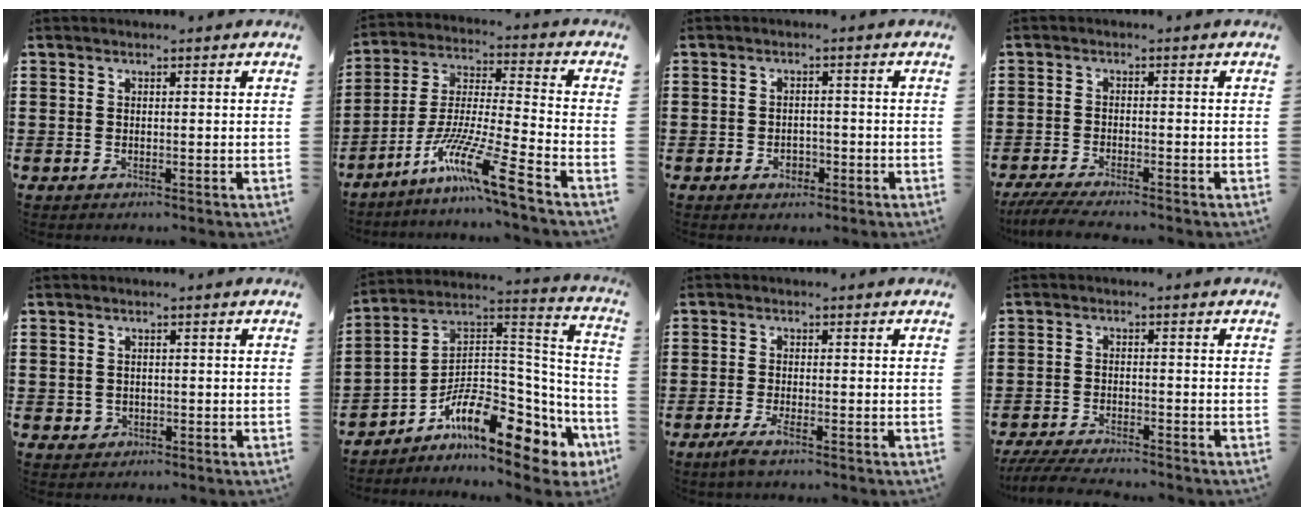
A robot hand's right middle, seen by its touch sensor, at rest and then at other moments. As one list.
[{"total": 11.5, "force": [-8.4, -0.2, 7.9], "torque": [-0.170, -0.012, -0.172]}, {"total": 2.0, "force": [-1.1, 1.2, 1.1], "torque": [-0.024, 0.001, -0.024]}, {"total": 3.3, "force": [-3.0, 0.0, 1.5], "torque": [-0.039, -0.012, -0.062]}, {"total": 0.9, "force": [-0.2, 0.9, 0.3], "torque": [-0.008, 0.006, -0.005]}, {"total": 10.7, "force": [-6.7, 4.2, 7.3], "torque": [-0.133, -0.004, -0.130]}, {"total": 2.5, "force": [-1.3, 0.2, 2.1], "torque": [-0.050, -0.011, -0.026]}, {"total": 4.0, "force": [-3.8, 0.1, 1.2], "torque": [-0.034, -0.010, -0.080]}]